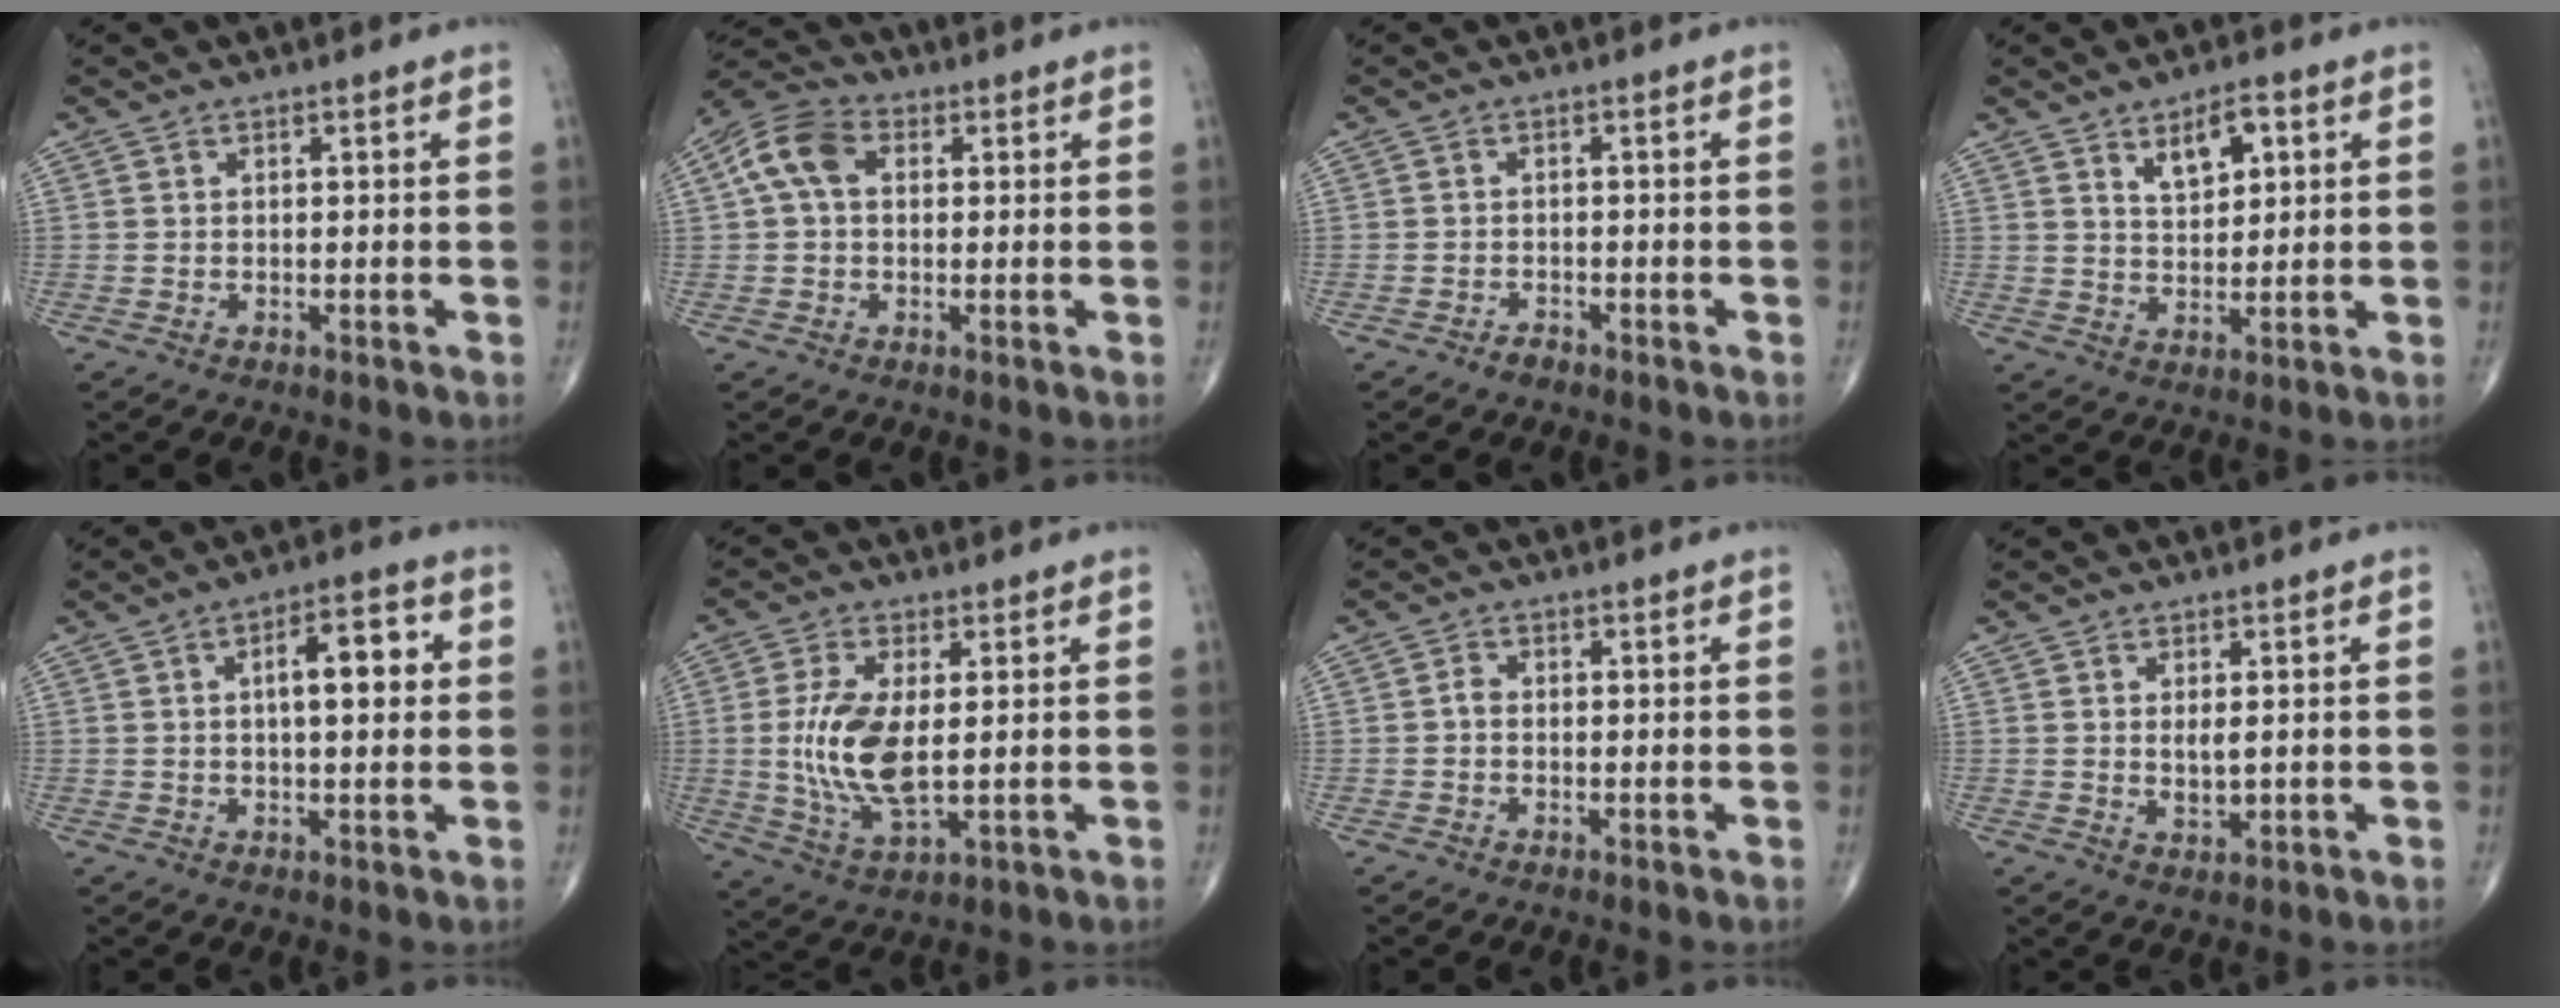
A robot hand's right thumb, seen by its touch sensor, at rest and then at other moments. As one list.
[{"total": 7.8, "force": [1.4, 5.3, 5.5], "torque": [-0.110, 0.025, 0.019]}, {"total": 1.4, "force": [-1.2, 0.8, 0.4], "torque": [-0.008, 0.005, -0.021]}, {"total": 6.3, "force": [3.0, 3.1, 4.6], "torque": [-0.060, -0.017, 0.051]}, {"total": 8.6, "force": [1.5, 3.4, 7.8], "torque": [-0.098, 0.016, 0.016]}, {"total": 11.4, "force": [0.4, 4.9, 10.3], "torque": [-0.216, -0.014, 0.014]}, {"total": 1.3, "force": [-0.3, 0.9, 0.8], "torque": [-0.010, 0.003, -0.010]}, {"total": 2.7, "force": [0.4, 1.1, 2.4], "torque": [-0.039, -0.009, 0.012]}]